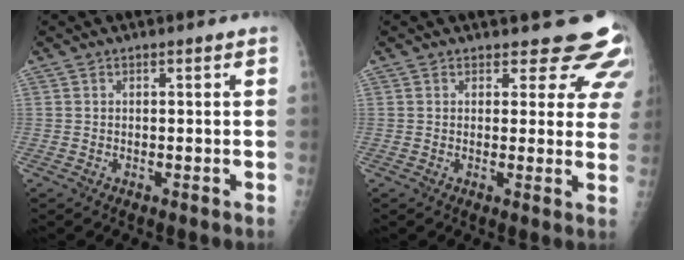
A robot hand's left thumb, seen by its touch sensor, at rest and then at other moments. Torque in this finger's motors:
{"motor_torque": [-0.11, 0.29, -0.01, -0.11, 0.04]}